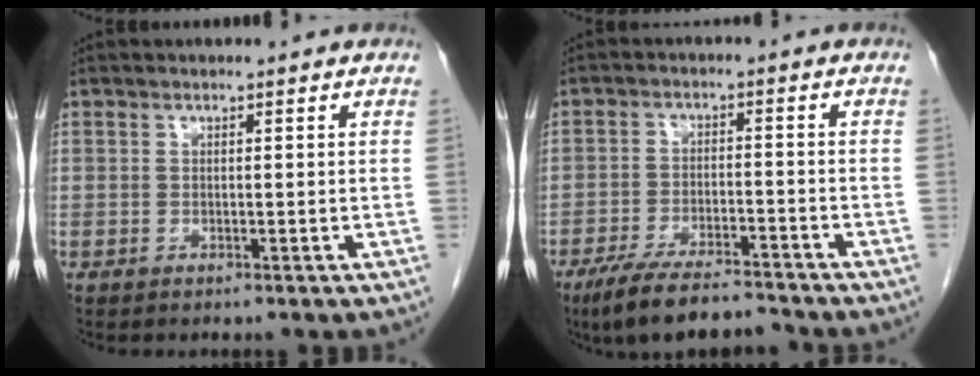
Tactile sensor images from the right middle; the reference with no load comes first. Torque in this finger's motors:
{"motor_torque": [1.01, -0.89, 0.09, 0.05]}